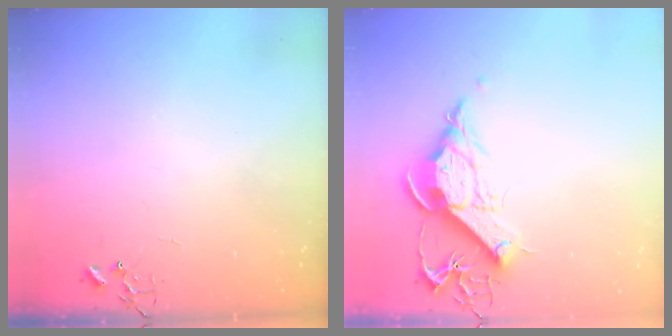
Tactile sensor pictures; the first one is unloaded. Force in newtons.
{"total": 12.9, "press": 12.8, "slide": 1.5}